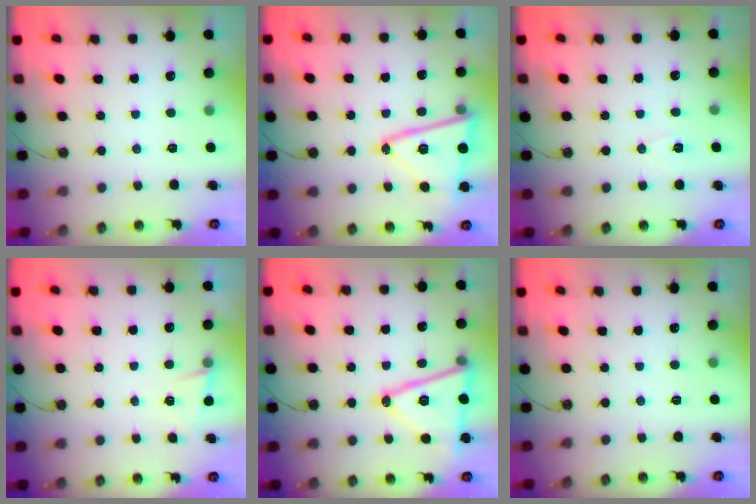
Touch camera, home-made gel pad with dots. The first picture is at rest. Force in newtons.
{"total": 16.1, "press": 16.1, "slide": 1.2}
{"total": 5.3, "press": 4.2, "slide": 3.3}
{"total": 3.2, "press": 2.8, "slide": 1.5}
{"total": 17.2, "press": 16.8, "slide": 3.4}
{"total": 0.0}